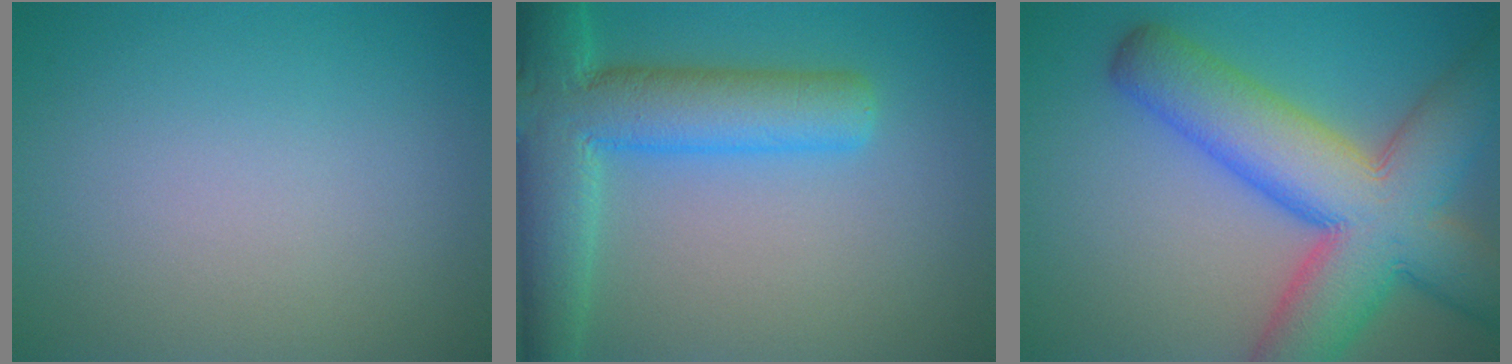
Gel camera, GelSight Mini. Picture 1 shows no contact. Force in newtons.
{"total": 8.6, "press": 8.6, "slide": 0.5}
{"total": 12.5, "press": 12.4, "slide": 0.5}